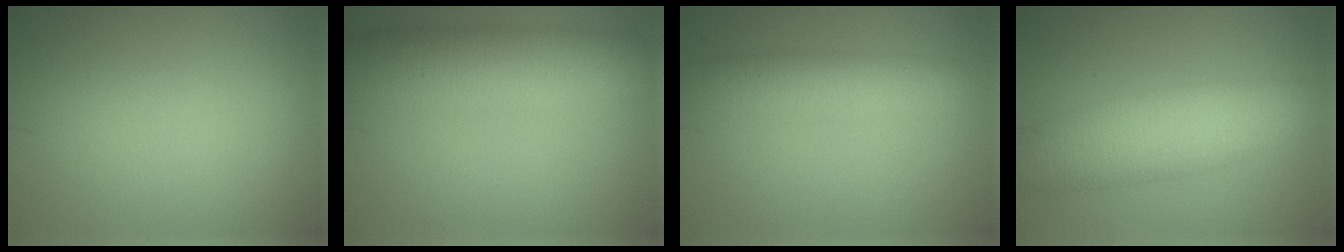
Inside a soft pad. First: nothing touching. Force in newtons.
{"total": 7.0, "press": 7.0, "slide": 0.1}
{"total": 3.7, "press": 3.7, "slide": 0.1}
{"total": 7.3, "press": 7.3, "slide": 0.2}